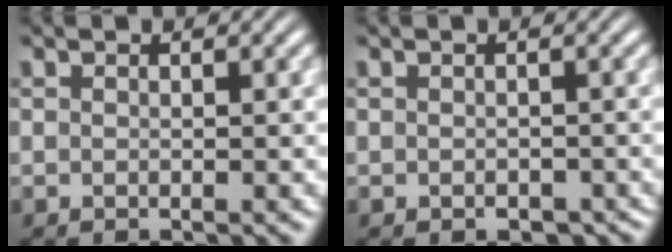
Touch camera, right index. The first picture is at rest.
{"total": 1.4, "force": [-1.2, 0.7, 0.4], "torque": [-0.007, -0.010, -0.012]}